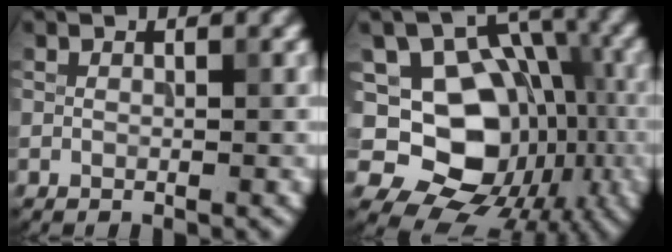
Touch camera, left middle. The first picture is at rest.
{"total": 13.6, "force": [-2.6, 10.5, 8.2], "torque": [-0.114, 0.008, -0.050]}